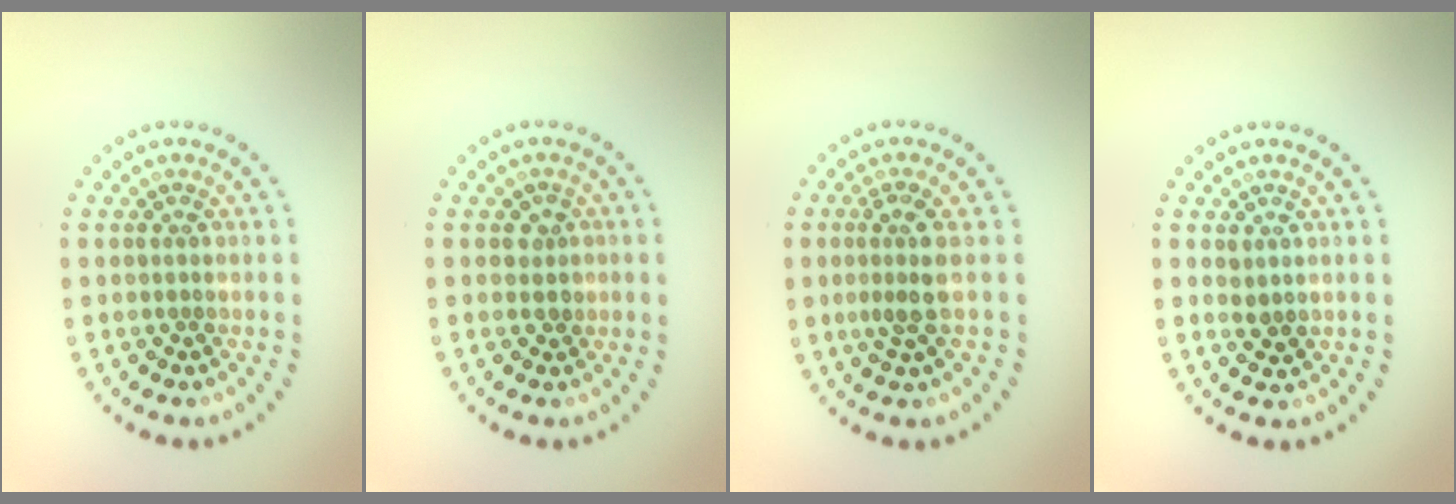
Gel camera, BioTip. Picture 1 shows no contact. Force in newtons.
{"total": 1.4, "press": 1.2, "slide": 0.7}
{"total": 2.6, "press": 1.9, "slide": 1.7}
{"total": 0.9, "press": 0.8, "slide": 0.2}